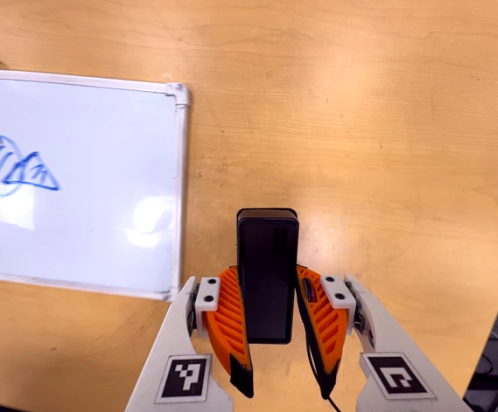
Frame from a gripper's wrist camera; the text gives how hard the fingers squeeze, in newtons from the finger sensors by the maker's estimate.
{"total": 5.4, "left": 3.8, "right": 7.1}